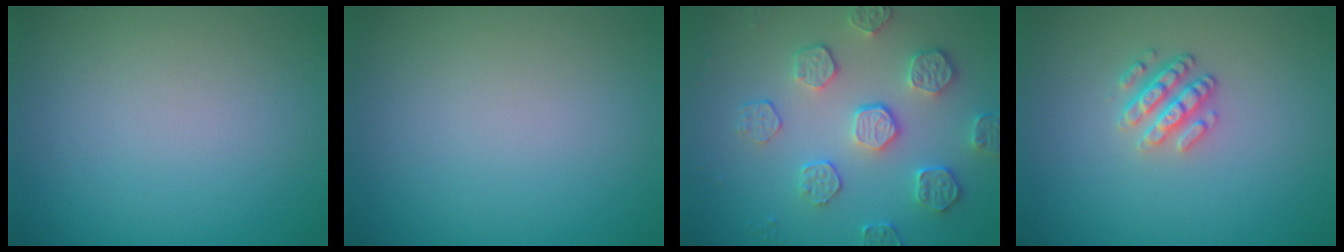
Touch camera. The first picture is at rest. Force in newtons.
{"total": 0.0}
{"total": 4.4, "press": 3.9, "slide": 2.0}
{"total": 2.6, "press": 2.4, "slide": 1.1}